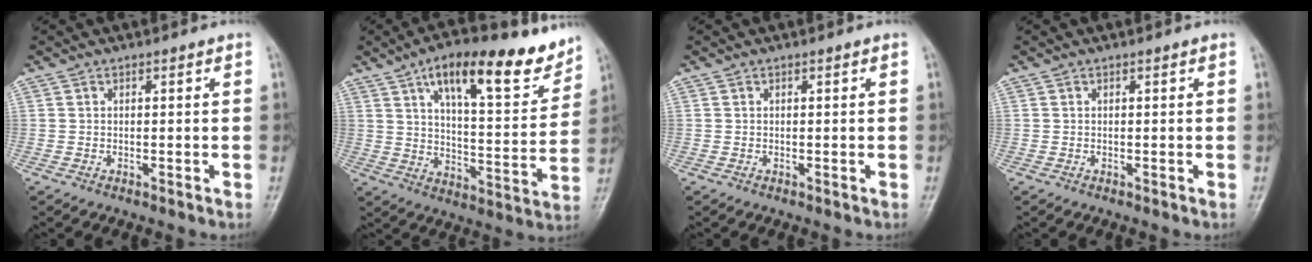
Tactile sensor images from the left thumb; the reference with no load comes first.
{"total": 19.4, "force": [12.0, 6.7, 13.7], "torque": [-0.162, -0.048, 0.185]}
{"total": 0.0}
{"total": 0.0}